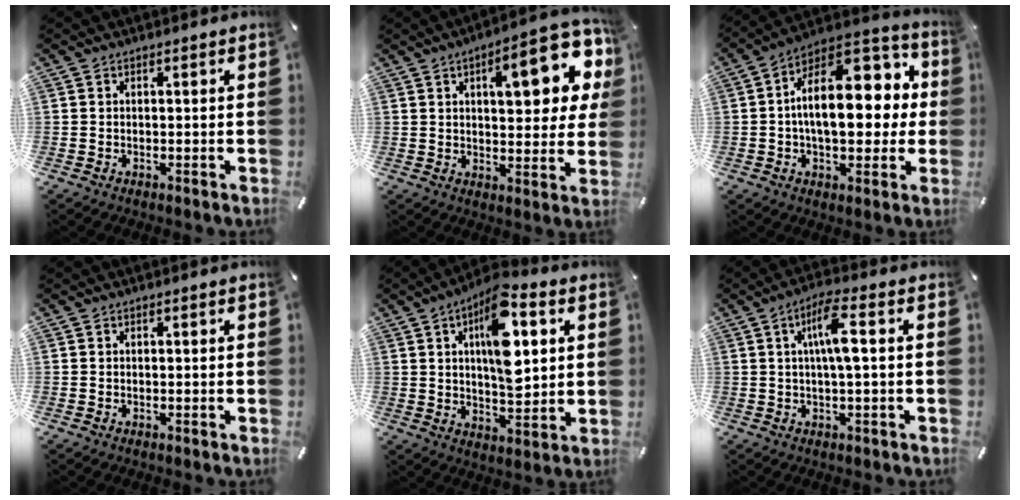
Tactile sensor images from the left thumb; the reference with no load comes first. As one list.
[{"total": 18.2, "force": [6.7, 7.2, 15.4], "torque": [-0.201, -0.020, 0.098]}, {"total": 20.6, "force": [3.1, 12.0, 16.5], "torque": [-0.230, -0.018, 0.053]}, {"total": 0.0}, {"total": 15.1, "force": [5.3, 7.1, 12.2], "torque": [-0.194, -0.018, 0.081]}, {"total": 7.8, "force": [1.2, 1.5, 7.6], "torque": [-0.148, 0.009, 0.017]}]